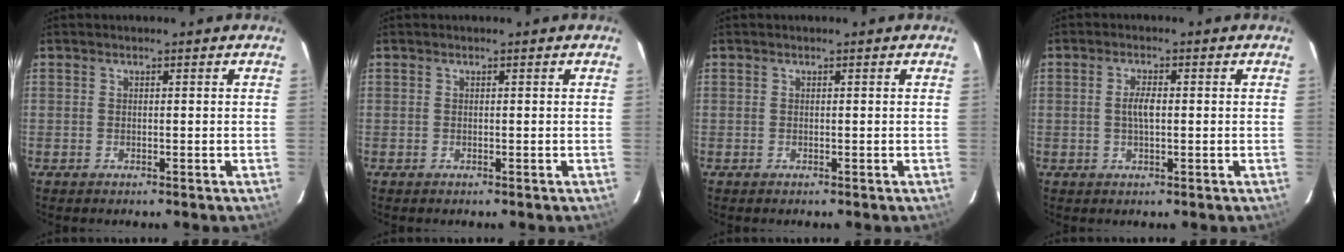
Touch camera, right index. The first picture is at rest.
{"total": 0.0}
{"total": 0.0}
{"total": 2.8, "force": [0.0, 1.0, 2.7], "torque": [-0.052, 0.003, 0.000]}